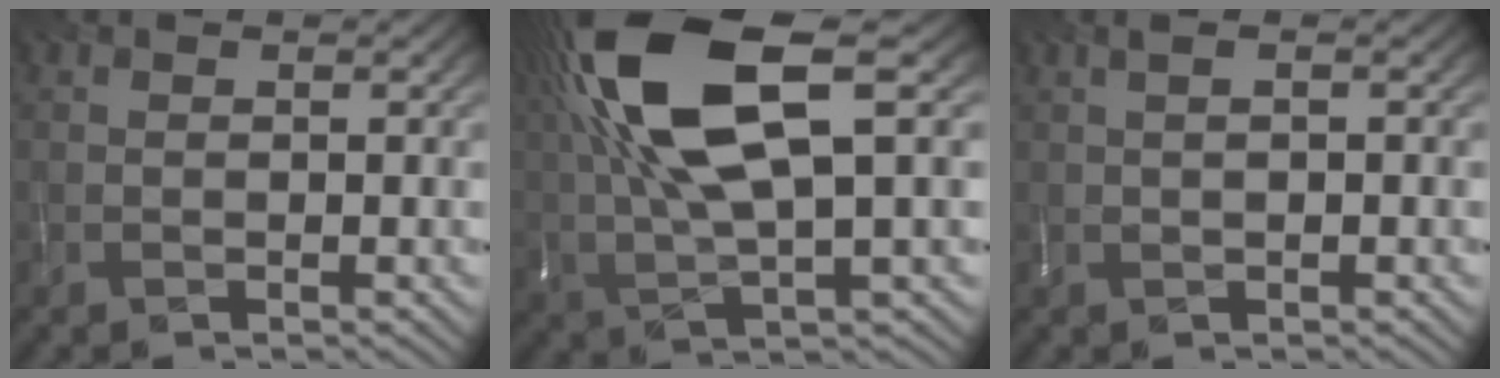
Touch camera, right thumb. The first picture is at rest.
{"total": 15.6, "force": [4.9, 4.8, 14.0], "torque": [-0.318, 0.021, 0.091]}
{"total": 1.1, "force": [0.2, -0.4, 1.0], "torque": [-0.022, 0.008, 0.005]}